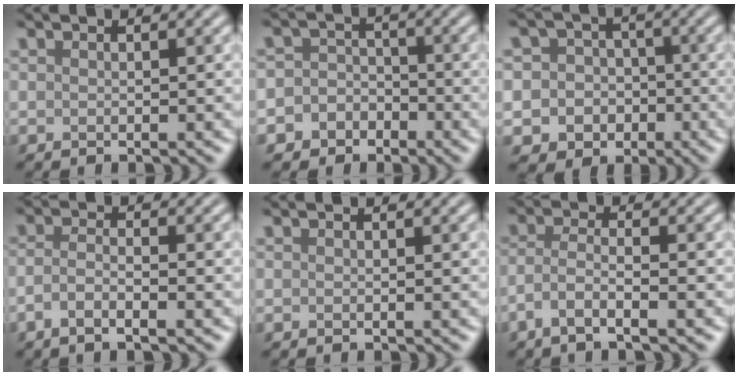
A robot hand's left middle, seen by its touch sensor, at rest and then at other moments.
{"total": 4.9, "force": [-2.6, 4.2, 0.5], "torque": [0.027, 0.001, -0.062]}
{"total": 7.0, "force": [-1.9, 6.5, 1.5], "torque": [-0.016, 0.008, -0.059]}
{"total": 2.4, "force": [-1.2, 0.7, 2.0], "torque": [-0.039, 0.001, -0.028]}
{"total": 0.0}
{"total": 3.2, "force": [-1.7, 0.6, 2.6], "torque": [-0.053, 0.004, -0.043]}